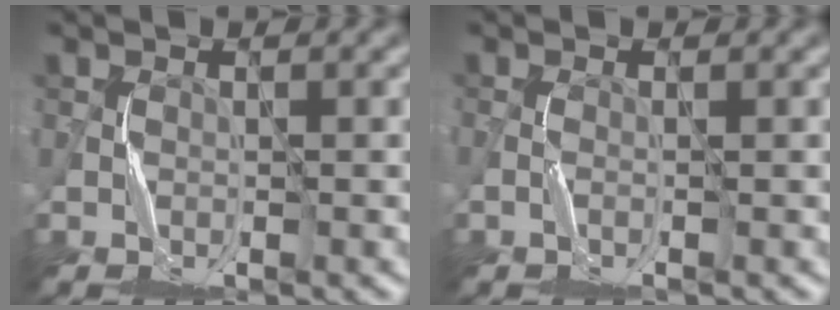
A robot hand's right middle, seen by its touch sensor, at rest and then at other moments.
{"total": 0.8, "force": [-0.2, 0.1, 0.8], "torque": [-0.020, 0.002, -0.007]}